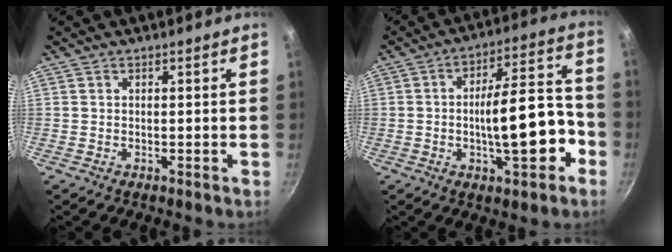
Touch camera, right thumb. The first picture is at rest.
{"total": 15.2, "force": [-4.3, 5.5, 13.5], "torque": [-0.176, 0.051, -0.063]}